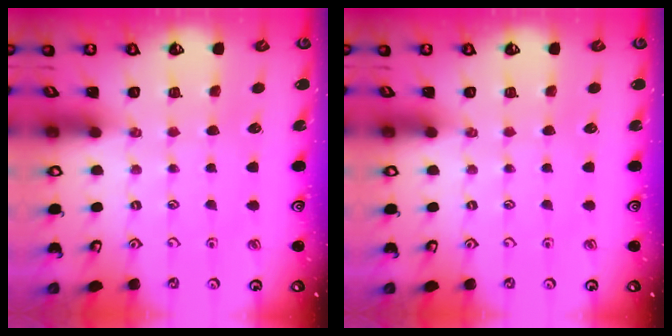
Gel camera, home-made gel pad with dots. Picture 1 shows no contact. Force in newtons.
{"total": 0.0}